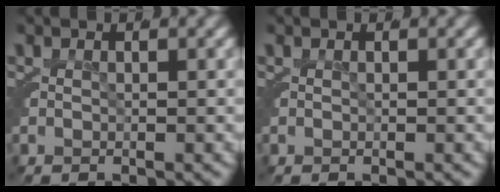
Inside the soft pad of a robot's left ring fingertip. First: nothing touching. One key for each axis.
{"total": 0.0}